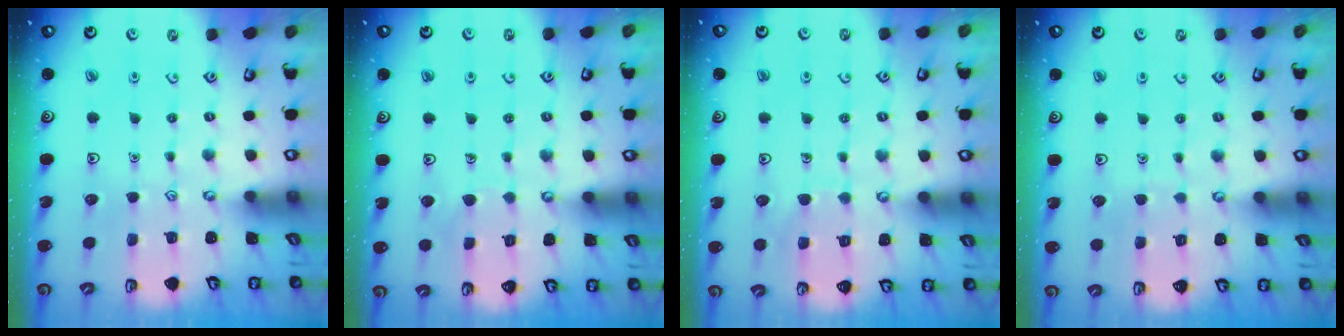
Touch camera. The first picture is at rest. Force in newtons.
{"total": 4.6, "press": 4.6, "slide": 0.3}
{"total": 7.0, "press": 7.0, "slide": 0.5}
{"total": 2.7, "press": 2.7, "slide": 0.2}